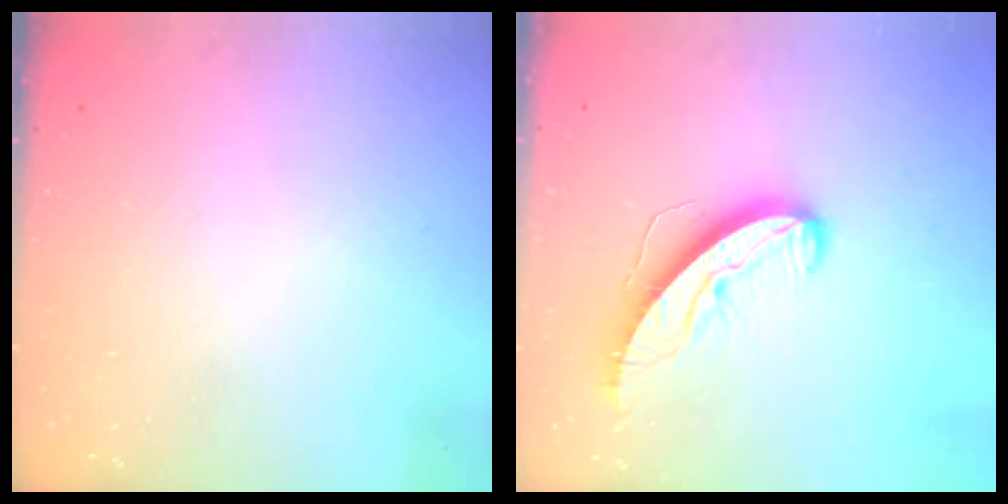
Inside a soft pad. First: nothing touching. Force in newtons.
{"total": 9.5, "press": 9.5, "slide": 0.3}